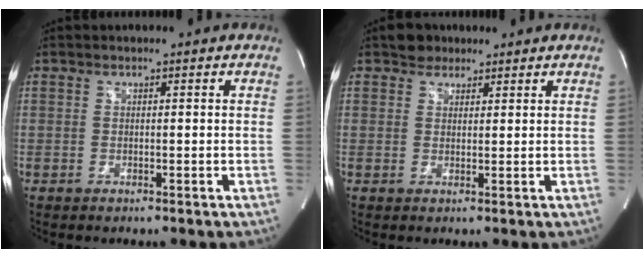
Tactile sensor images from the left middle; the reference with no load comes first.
{"total": 2.6, "force": [1.9, 1.7, 0.3], "torque": [-0.004, 0.011, 0.028]}